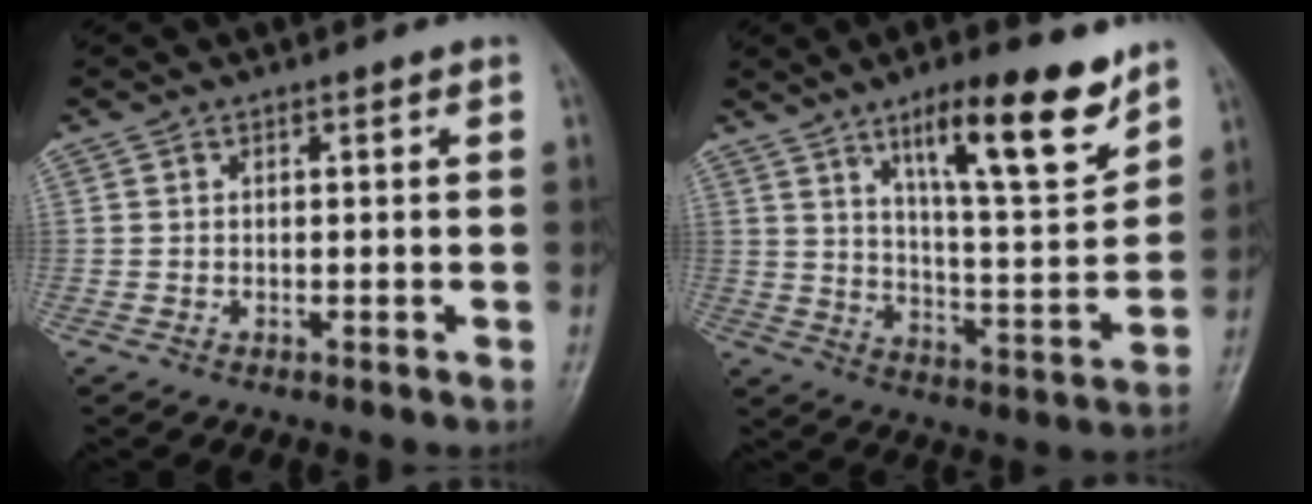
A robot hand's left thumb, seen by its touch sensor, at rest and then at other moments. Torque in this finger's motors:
{"motor_torque": [1.65, 1.63, 1.48, -1.29, 0.32]}